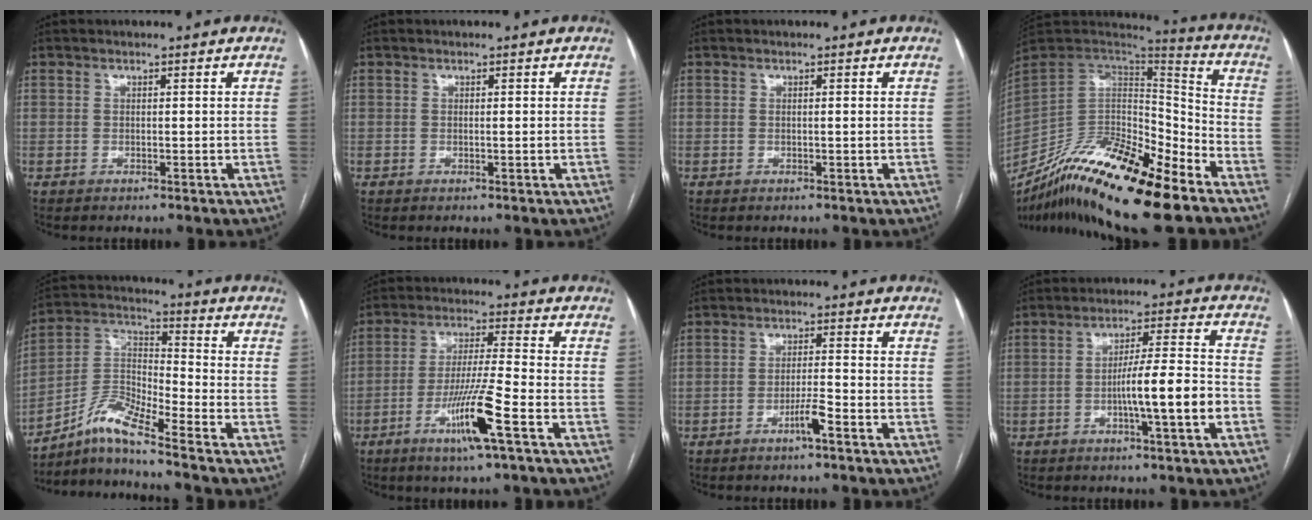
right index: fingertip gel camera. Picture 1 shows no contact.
{"total": 0.0}
{"total": 0.5, "force": [0.0, -0.1, 0.5], "torque": [-0.010, -0.001, 0.001]}
{"total": 23.9, "force": [-17.5, 4.1, 15.7], "torque": [-0.287, -0.014, -0.315]}
{"total": 8.7, "force": [-7.1, -0.3, 5.1], "torque": [-0.113, 0.010, -0.133]}
{"total": 10.8, "force": [-4.9, -0.8, 9.6], "torque": [-0.184, -0.015, -0.094]}
{"total": 3.6, "force": [-2.1, -0.2, 2.9], "torque": [-0.053, -0.003, -0.040]}
{"total": 9.8, "force": [-3.0, -0.1, 9.3], "torque": [-0.154, 0.008, -0.050]}